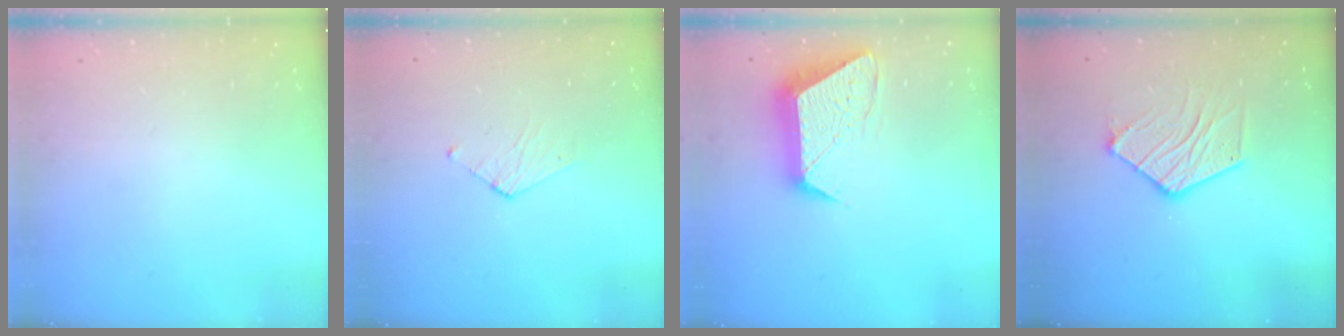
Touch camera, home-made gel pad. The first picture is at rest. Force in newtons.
{"total": 3.1, "press": 3.1, "slide": 0.3}
{"total": 11.8, "press": 11.8, "slide": 0.8}
{"total": 11.9, "press": 11.8, "slide": 0.9}